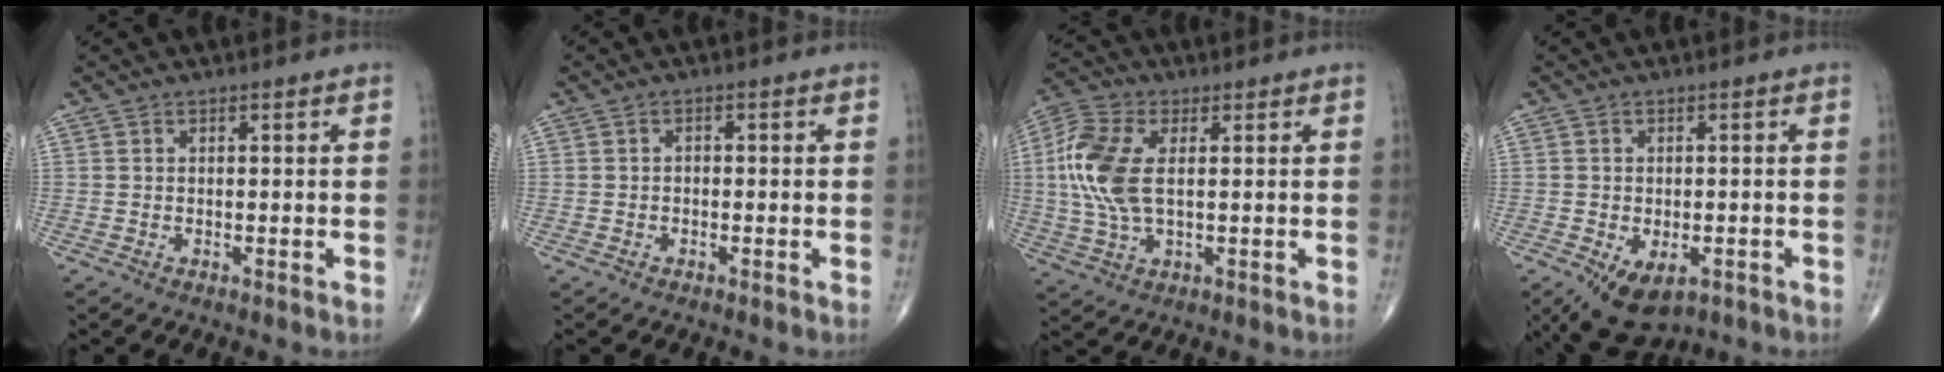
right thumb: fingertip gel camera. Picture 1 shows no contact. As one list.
[{"total": 0.8, "force": [-0.2, 0.6, 0.5], "torque": [0.001, 0.005, -0.008]}, {"total": 12.1, "force": [1.6, 6.3, 10.2], "torque": [-0.244, 0.007, 0.030]}, {"total": 9.1, "force": [-4.3, 5.4, 5.9], "torque": [-0.090, 0.003, -0.056]}]